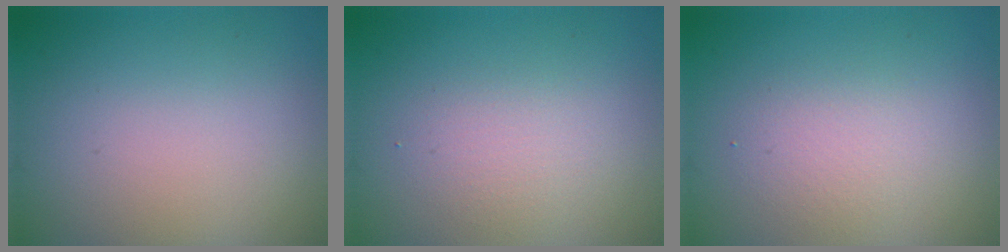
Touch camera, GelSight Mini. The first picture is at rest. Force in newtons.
{"total": 1.9, "press": 1.9, "slide": 0.2}
{"total": 2.2, "press": 2.2, "slide": 0.3}